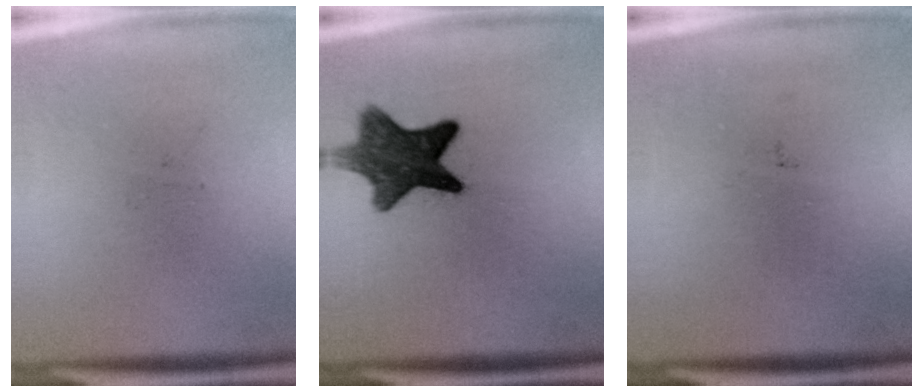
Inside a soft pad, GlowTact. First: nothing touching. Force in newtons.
{"total": 9.7}
{"total": 0.0}